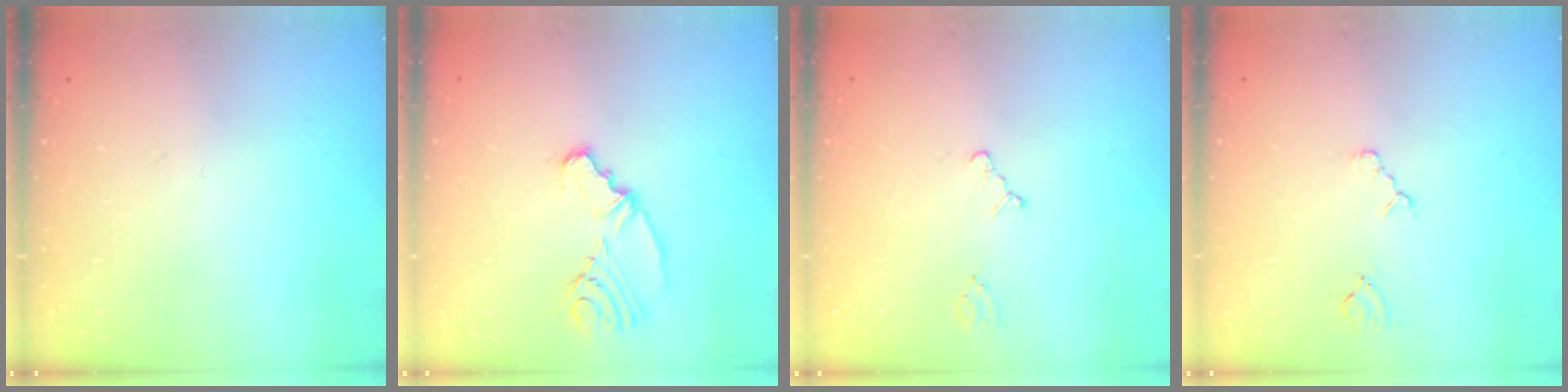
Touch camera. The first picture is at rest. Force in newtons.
{"total": 6.3, "press": 4.9, "slide": 4.0}
{"total": 0.7, "press": 0.7, "slide": 0.2}
{"total": 2.3, "press": 2.2, "slide": 0.4}